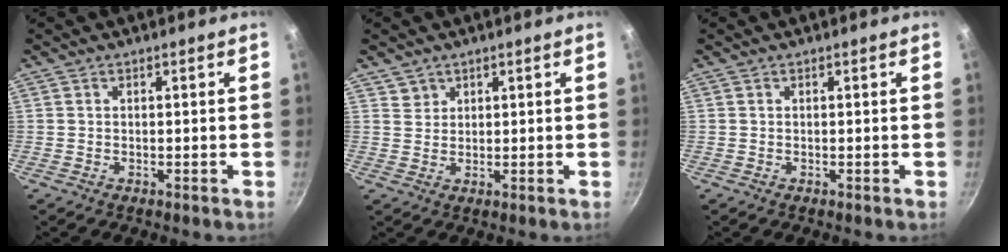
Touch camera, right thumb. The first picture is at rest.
{"total": 2.3, "force": [1.4, 1.8, 0.0], "torque": [0.019, 0.006, 0.025]}
{"total": 0.0}